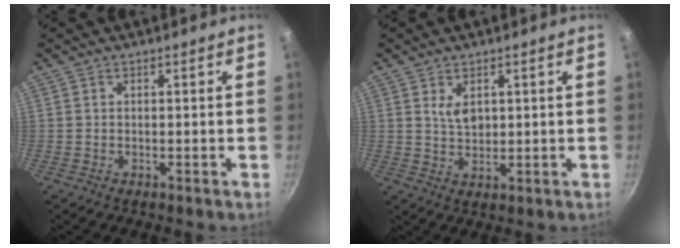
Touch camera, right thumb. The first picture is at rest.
{"total": 3.5, "force": [1.4, 2.1, 2.5], "torque": [-0.036, -0.015, 0.030]}